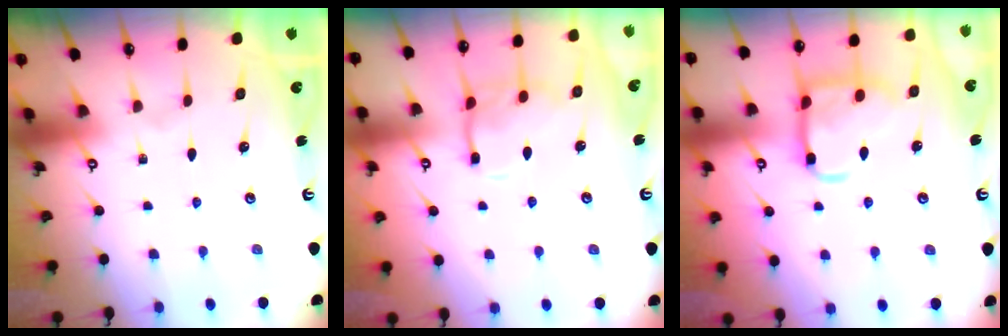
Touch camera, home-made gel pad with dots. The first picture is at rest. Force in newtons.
{"total": 11.1, "press": 11.1, "slide": 0.9}
{"total": 12.7, "press": 12.7, "slide": 1.1}